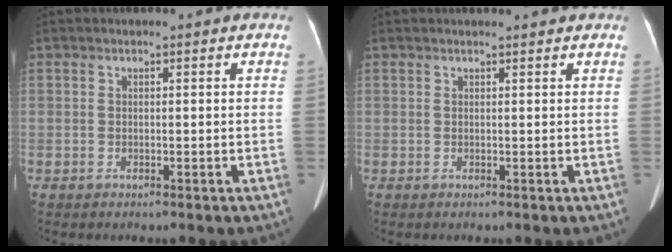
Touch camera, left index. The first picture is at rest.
{"total": 1.9, "force": [1.8, -0.2, 0.5], "torque": [-0.008, 0.009, 0.024]}